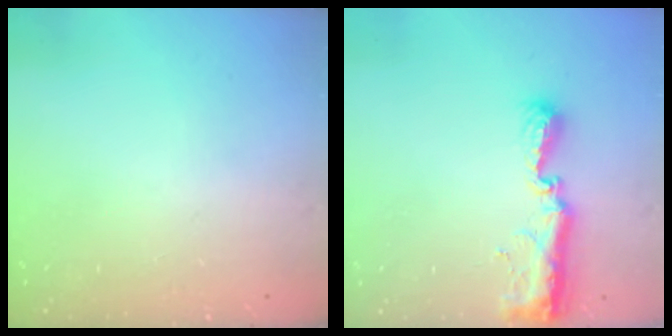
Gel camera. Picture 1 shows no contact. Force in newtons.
{"total": 9.4, "press": 9.4, "slide": 0.8}